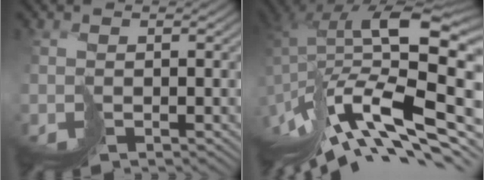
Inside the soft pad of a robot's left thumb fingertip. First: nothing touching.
{"total": 16.4, "force": [-4.0, 6.8, 14.4], "torque": [-0.280, -0.008, -0.062]}